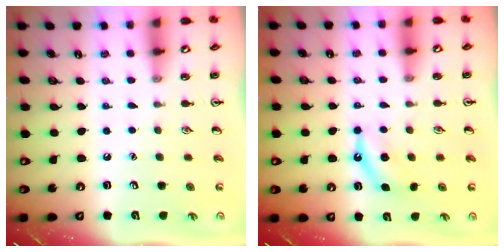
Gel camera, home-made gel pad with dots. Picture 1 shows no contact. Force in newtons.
{"total": 4.8, "press": 4.7, "slide": 0.9}